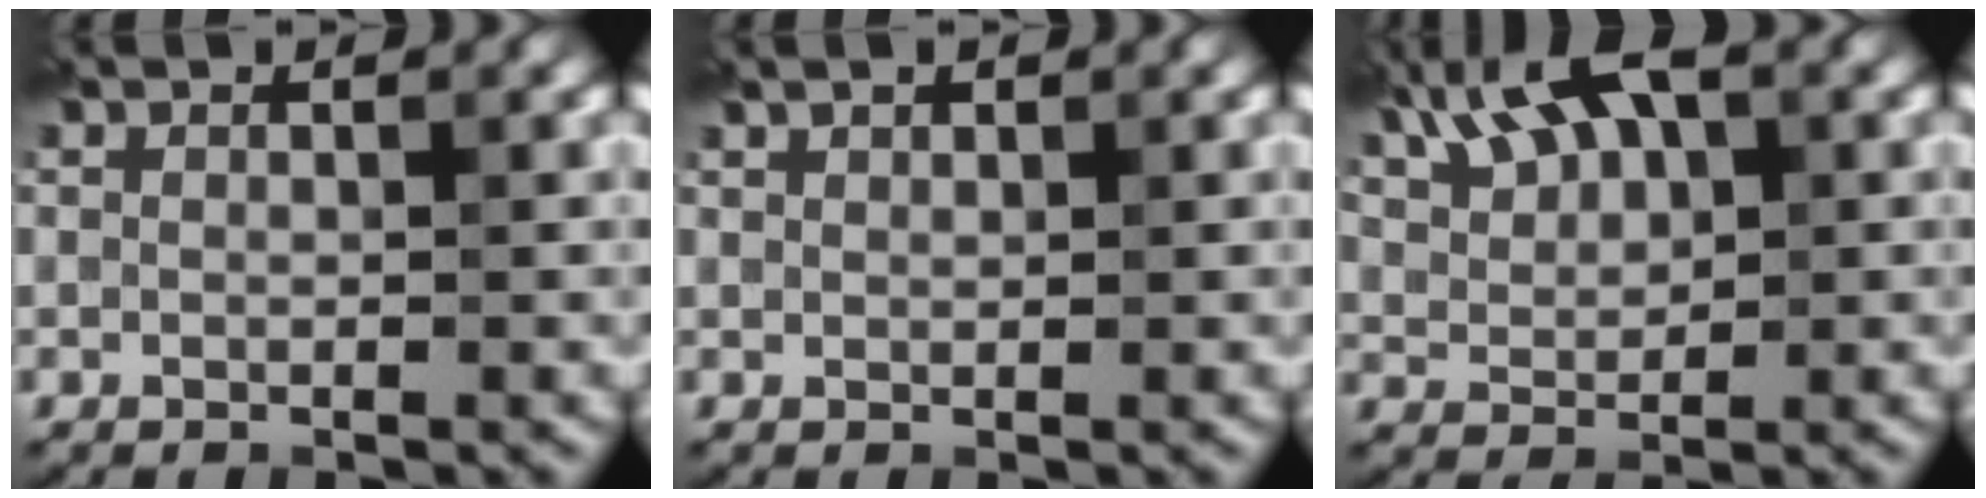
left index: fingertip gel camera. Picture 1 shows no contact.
{"total": 0.9, "force": [0.8, 0.3, 0.4], "torque": [-0.009, 0.002, 0.014]}
{"total": 6.8, "force": [3.6, 3.3, 4.8], "torque": [-0.091, 0.028, 0.053]}